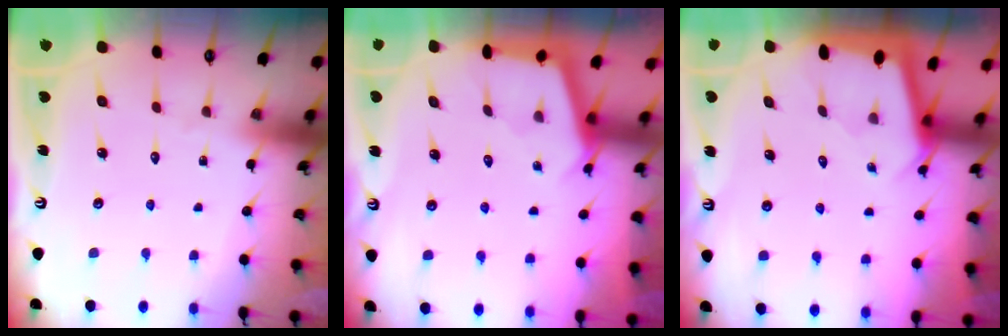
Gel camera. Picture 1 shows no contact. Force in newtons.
{"total": 2.8, "press": 2.7, "slide": 0.3}
{"total": 2.0, "press": 2.0, "slide": 0.1}